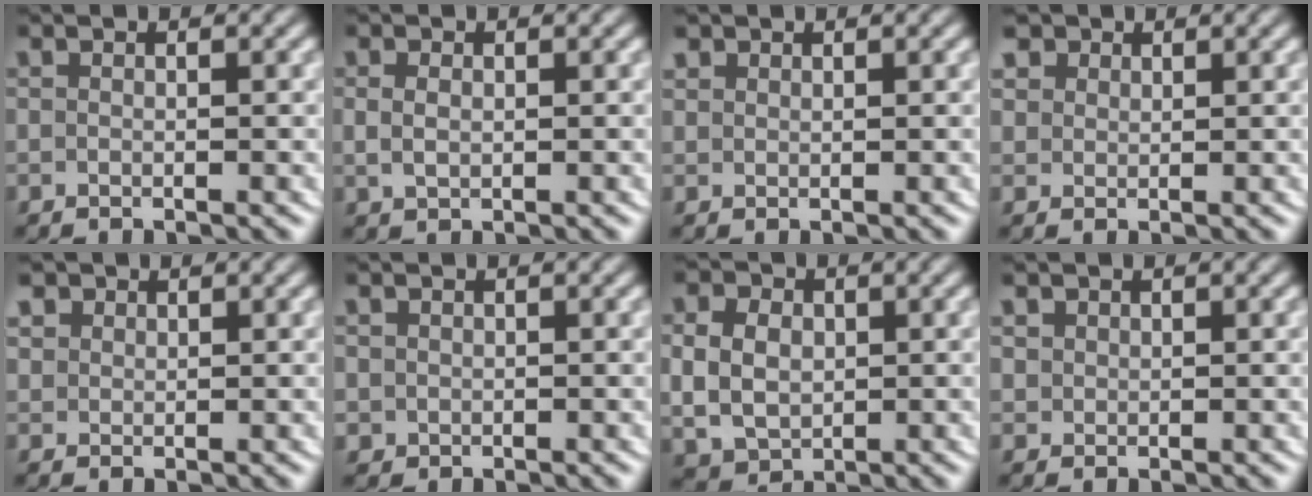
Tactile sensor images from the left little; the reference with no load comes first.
{"total": 1.1, "force": [0.2, 0.7, 0.8], "torque": [-0.020, -0.006, 0.012]}
{"total": 1.0, "force": [0.8, 0.5, 0.3], "torque": [-0.013, -0.004, 0.024]}
{"total": 2.7, "force": [1.7, 1.8, 0.9], "torque": [-0.029, -0.007, 0.037]}
{"total": 1.9, "force": [1.2, 1.3, 0.6], "torque": [-0.024, -0.006, 0.029]}
{"total": 2.1, "force": [-0.2, 2.1, 0.4], "torque": [-0.025, -0.018, 0.005]}
{"total": 6.4, "force": [0.0, 5.5, 3.3], "torque": [-0.071, -0.020, 0.009]}
{"total": 1.5, "force": [0.8, 1.2, 0.4], "torque": [-0.021, -0.011, 0.025]}